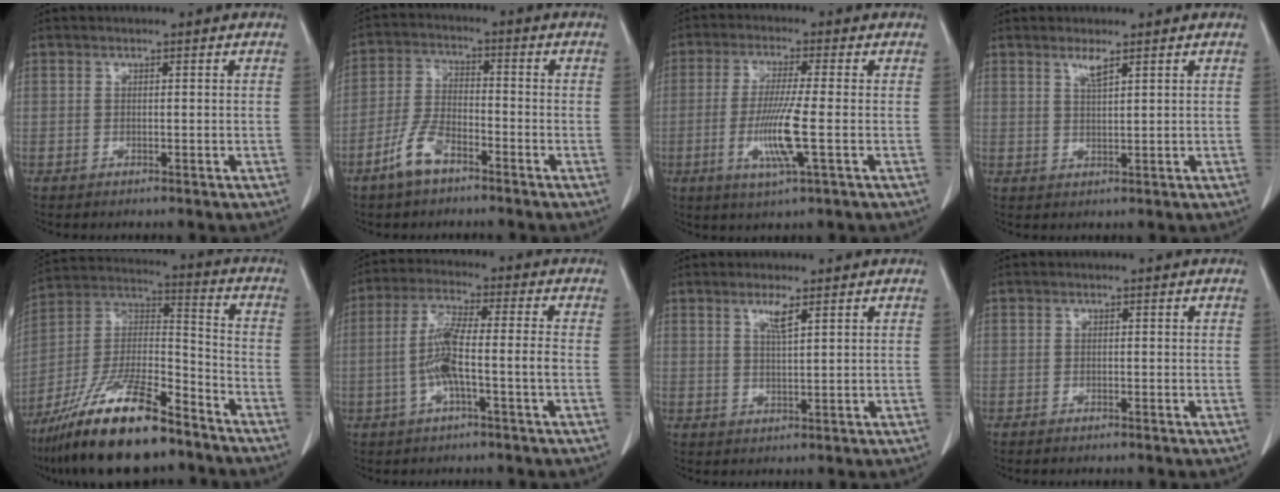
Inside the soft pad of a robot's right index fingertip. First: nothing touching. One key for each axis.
{"total": 6.7, "fx": -4.4, "fy": 2.7, "fz": 4.2, "tx": -0.099, "ty": 0.001, "tz": -0.089}
{"total": 8.4, "fx": -2.0, "fy": -0.3, "fz": 8.2, "tx": -0.164, "ty": -0.017, "tz": -0.039}
{"total": 2.1, "fx": 1.5, "fy": 0.0, "fz": 1.5, "tx": -0.035, "ty": -0.003, "tz": 0.030}
{"total": 19.4, "fx": -14.2, "fy": 4.0, "fz": 12.6, "tx": -0.261, "ty": -0.011, "tz": -0.257}
{"total": 7.9, "fx": -1.9, "fy": 0.4, "fz": 7.7, "tx": -0.160, "ty": 0.015, "tz": -0.038}
{"total": 2.6, "fx": 1.6, "fy": 0.0, "fz": 2.1, "tx": -0.047, "ty": -0.002, "tz": 0.031}
{"total": 0.6, "fx": -0.6, "fy": 0.1, "fz": 0.3, "tx": -0.010, "ty": -0.002, "tz": -0.008}